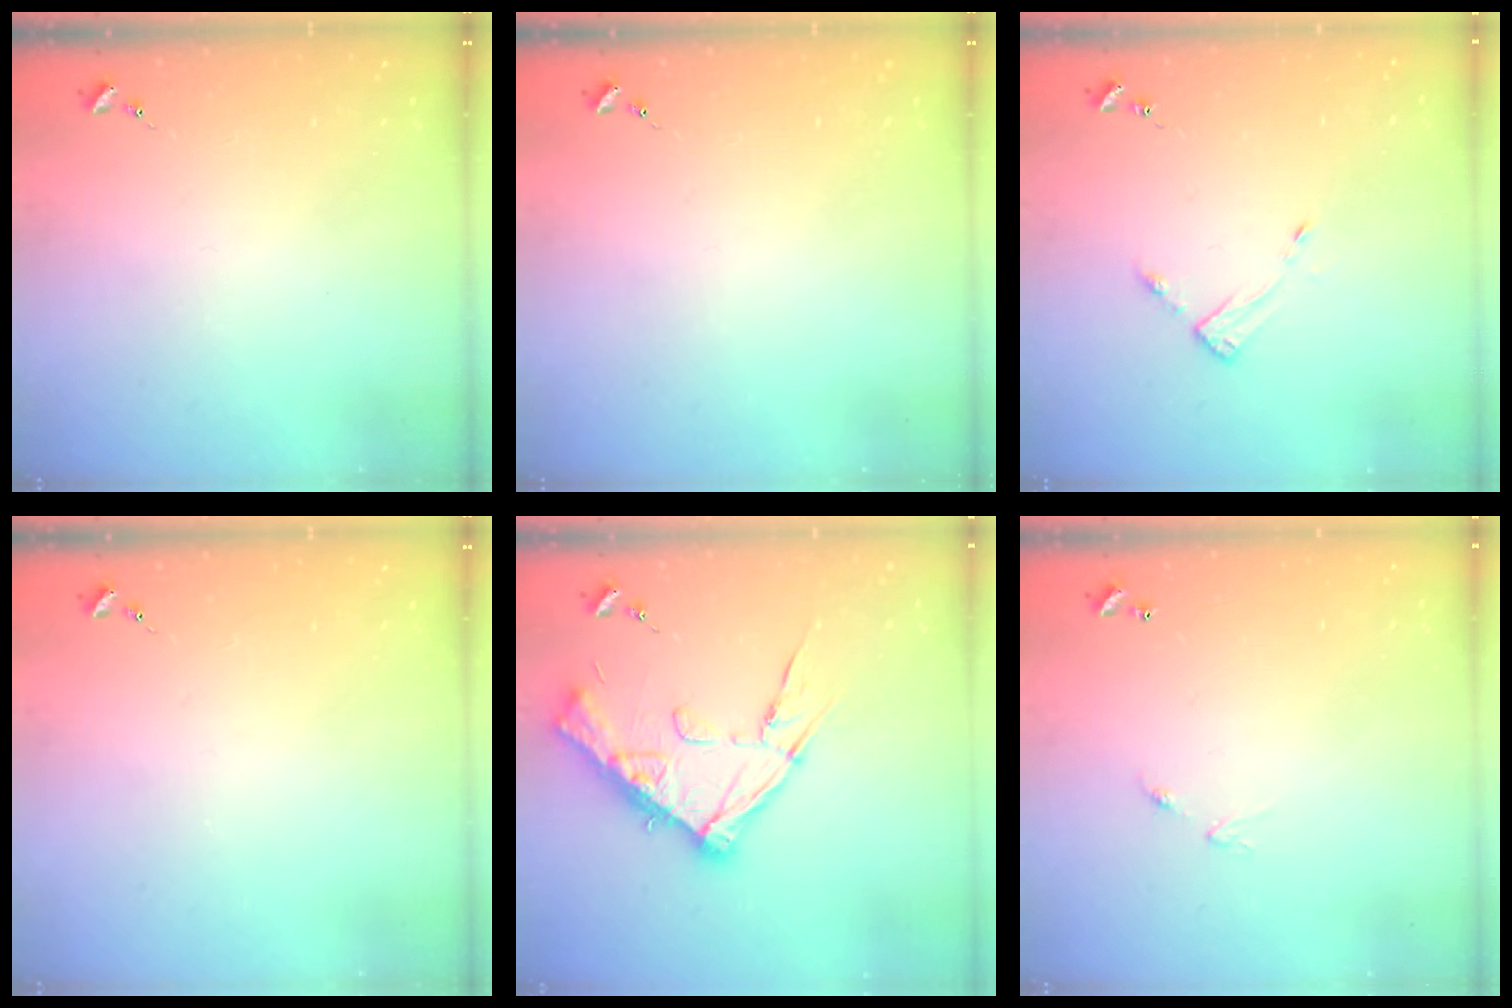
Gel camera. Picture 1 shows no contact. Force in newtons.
{"total": 0.0}
{"total": 4.6, "press": 4.6, "slide": 0.4}
{"total": 0.0}
{"total": 15.4, "press": 15.4, "slide": 0.4}
{"total": 5.0, "press": 5.0, "slide": 0.5}